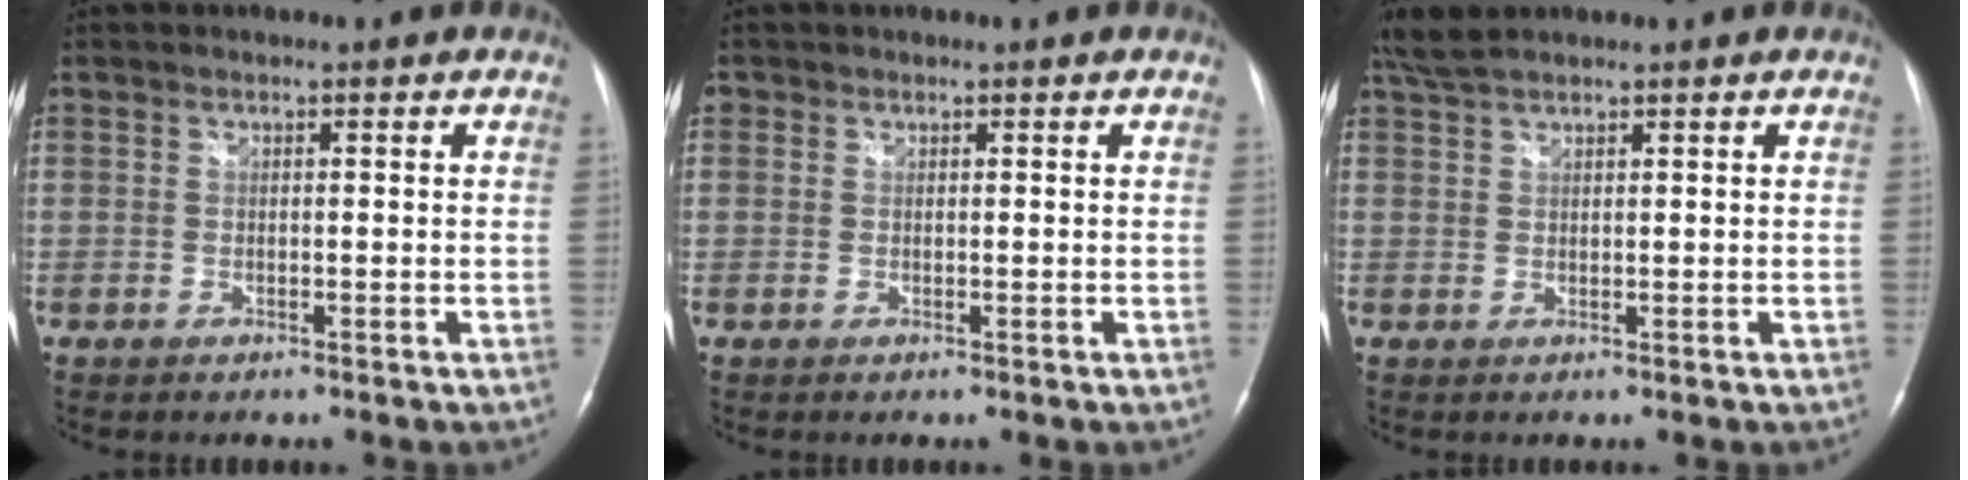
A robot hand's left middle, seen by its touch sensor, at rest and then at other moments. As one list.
[{"total": 0.7, "force": [0.3, 0.6, 0.1], "torque": [0.005, 0.001, 0.002]}, {"total": 3.4, "force": [3.1, 0.6, 1.5], "torque": [-0.038, 0.018, 0.064]}]